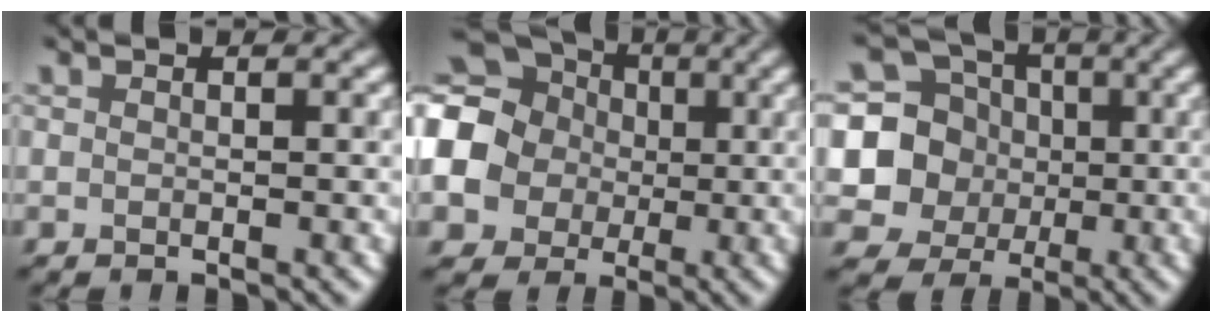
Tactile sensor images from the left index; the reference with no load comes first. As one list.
[{"total": 17.1, "force": [0.4, 15.9, 6.2], "torque": [-0.177, 0.001, -0.038]}, {"total": 7.0, "force": [-0.1, 6.7, 2.3], "torque": [-0.051, -0.002, -0.022]}]